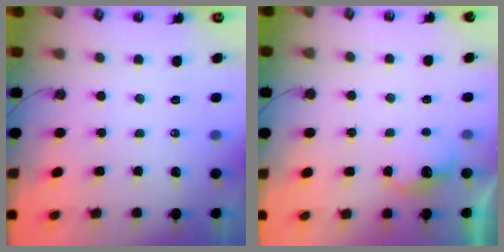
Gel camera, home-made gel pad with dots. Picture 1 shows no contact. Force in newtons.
{"total": 5.3, "press": 5.2, "slide": 0.8}